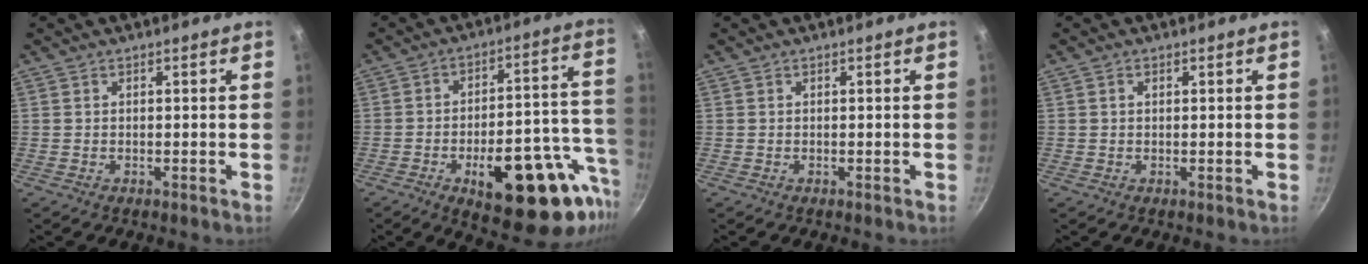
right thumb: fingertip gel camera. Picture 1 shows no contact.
{"total": 22.7, "force": [-10.3, 7.7, 18.7], "torque": [-0.201, 0.065, -0.133]}
{"total": 0.0}
{"total": 0.7, "force": [0.2, 0.5, 0.5], "torque": [-0.009, 0.000, 0.003]}